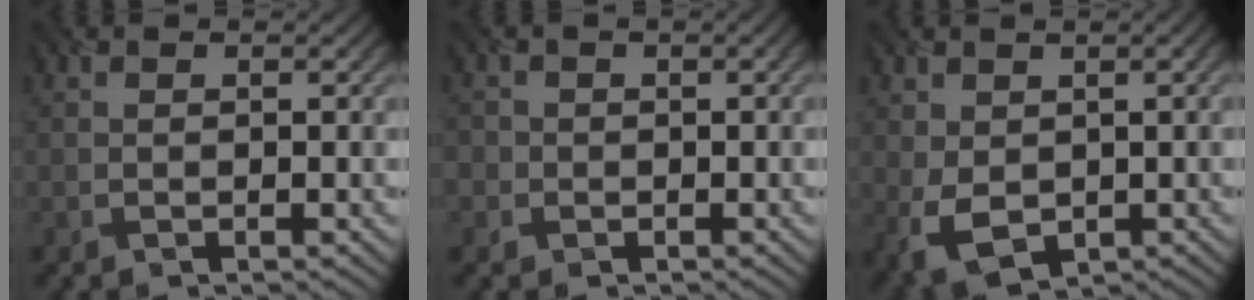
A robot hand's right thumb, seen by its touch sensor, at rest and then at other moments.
{"total": 1.7, "force": [-0.7, 1.5, -0.3], "torque": [0.005, -0.005, -0.016]}
{"total": 4.7, "force": [-0.4, 3.3, 3.4], "torque": [-0.088, -0.011, -0.004]}